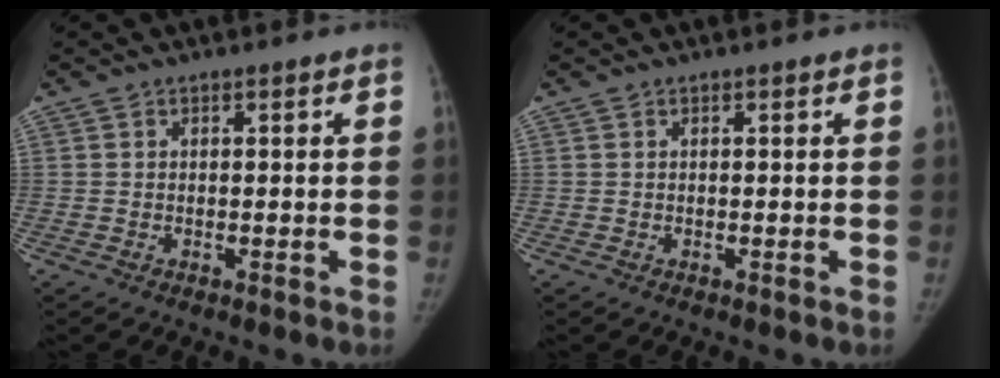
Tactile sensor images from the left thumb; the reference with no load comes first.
{"total": 0.0}